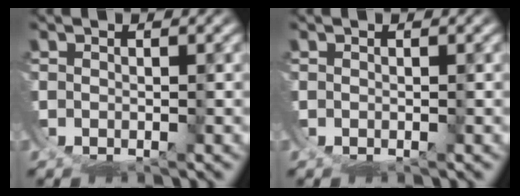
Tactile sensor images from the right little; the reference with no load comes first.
{"total": 0.0}